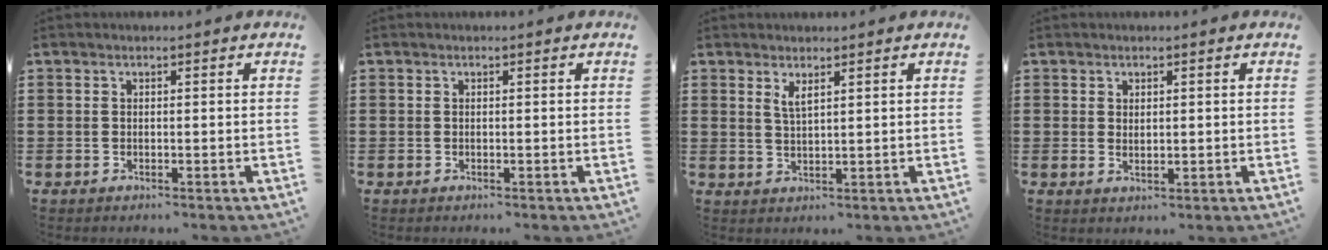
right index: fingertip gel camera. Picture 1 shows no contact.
{"total": 0.0}
{"total": 2.1, "force": [1.4, 0.6, 1.5], "torque": [-0.033, 0.002, 0.025]}
{"total": 1.0, "force": [0.8, 0.4, 0.3], "torque": [-0.006, 0.005, 0.015]}